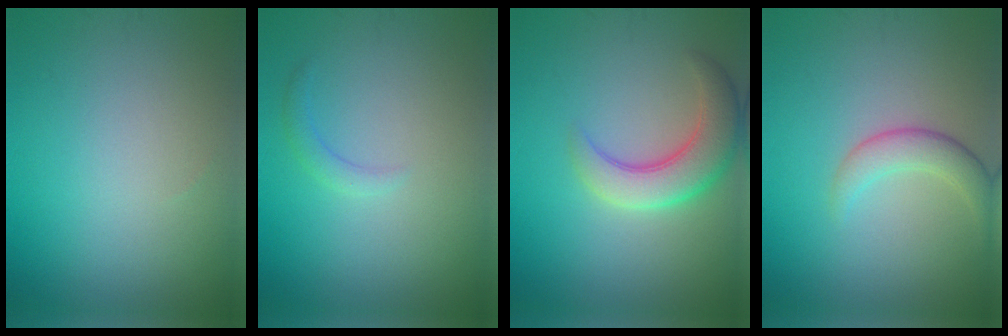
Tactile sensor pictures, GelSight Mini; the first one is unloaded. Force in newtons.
{"total": 1.1, "press": 1.1, "slide": 0.1}
{"total": 5.2, "press": 5.2, "slide": 0.3}
{"total": 2.6, "press": 2.6, "slide": 0.2}